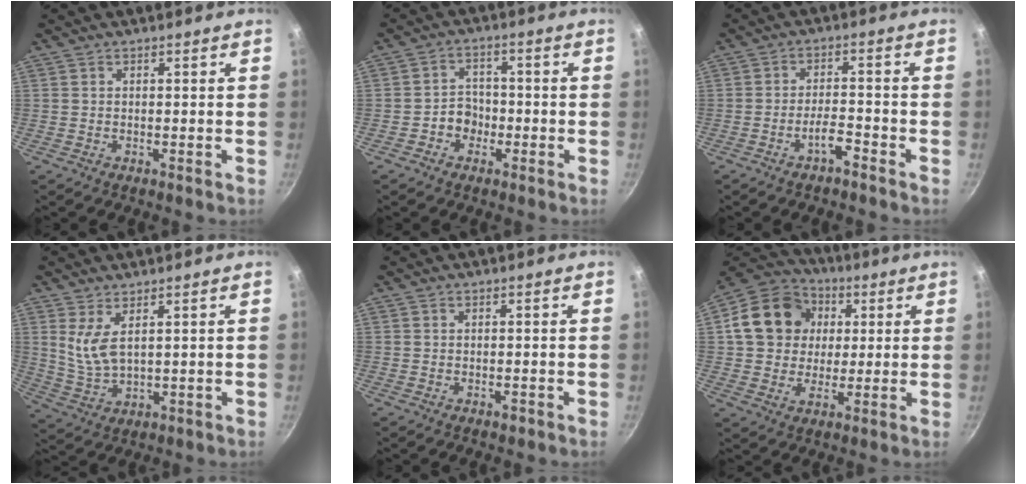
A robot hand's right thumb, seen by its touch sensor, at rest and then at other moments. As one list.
[{"total": 4.6, "force": [-1.7, 3.9, 1.8], "torque": [0.004, 0.021, -0.031]}, {"total": 4.1, "force": [-2.8, 1.1, 2.7], "torque": [-0.044, 0.028, -0.048]}, {"total": 6.5, "force": [2.6, 2.9, 5.2], "torque": [-0.100, -0.031, 0.061]}, {"total": 0.9, "force": [-0.4, 0.5, 0.6], "torque": [-0.007, 0.002, -0.006]}, {"total": 16.3, "force": [3.2, 13.7, 8.3], "torque": [-0.126, 0.018, 0.043]}]